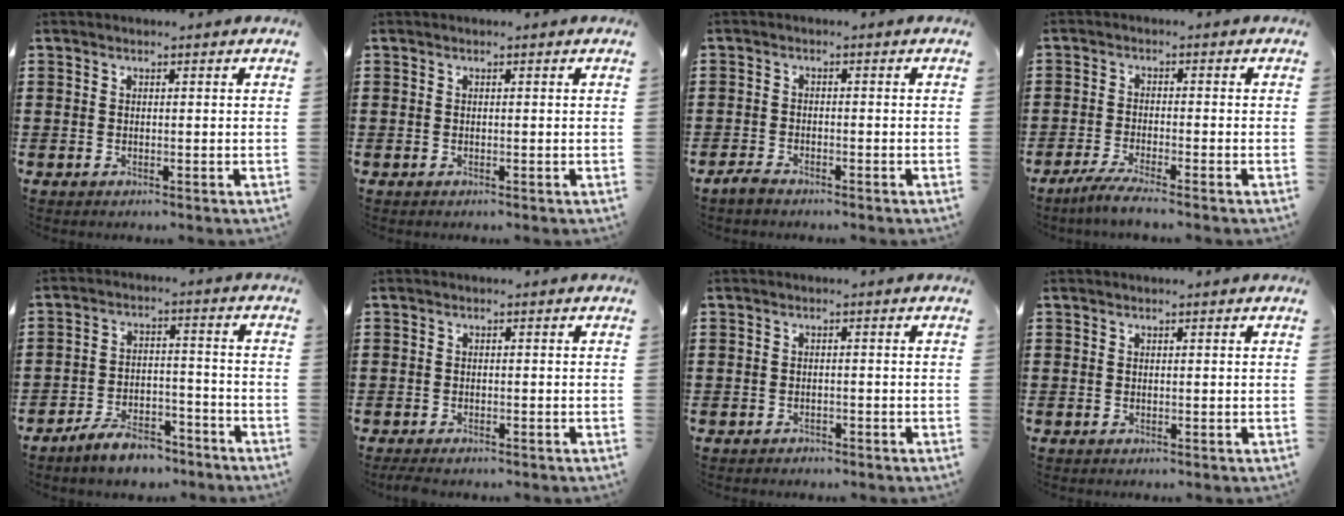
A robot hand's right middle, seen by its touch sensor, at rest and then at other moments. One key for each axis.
{"total": 0.0}
{"total": 2.2, "fx": -1.9, "fy": 0.8, "fz": 0.7, "tx": -0.022, "ty": 0.004, "tz": -0.041}
{"total": 3.3, "fx": -3.0, "fy": -0.2, "fz": 1.4, "tx": -0.038, "ty": -0.007, "tz": -0.063}
{"total": 6.7, "fx": -6.0, "fy": 1.8, "fz": 2.4, "tx": -0.044, "ty": 0.011, "tz": -0.114}
{"total": 0.9, "fx": -0.8, "fy": 0.2, "fz": 0.4, "tx": -0.010, "ty": -0.004, "tz": -0.014}
{"total": 1.3, "fx": -1.1, "fy": 0.6, "fz": -0.1, "tx": -0.001, "ty": 0.003, "tz": -0.026}
{"total": 0.0}